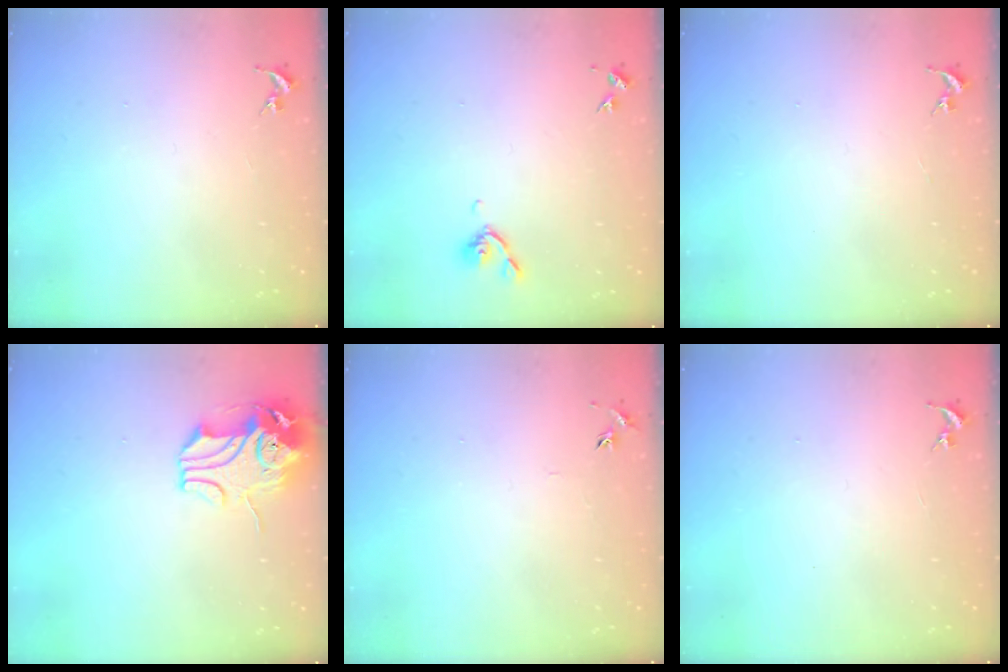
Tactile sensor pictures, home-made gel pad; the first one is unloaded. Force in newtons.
{"total": 5.8, "press": 5.6, "slide": 1.4}
{"total": 0.0}
{"total": 11.3, "press": 11.2, "slide": 2.0}
{"total": 4.1, "press": 4.0, "slide": 0.4}
{"total": 0.0}